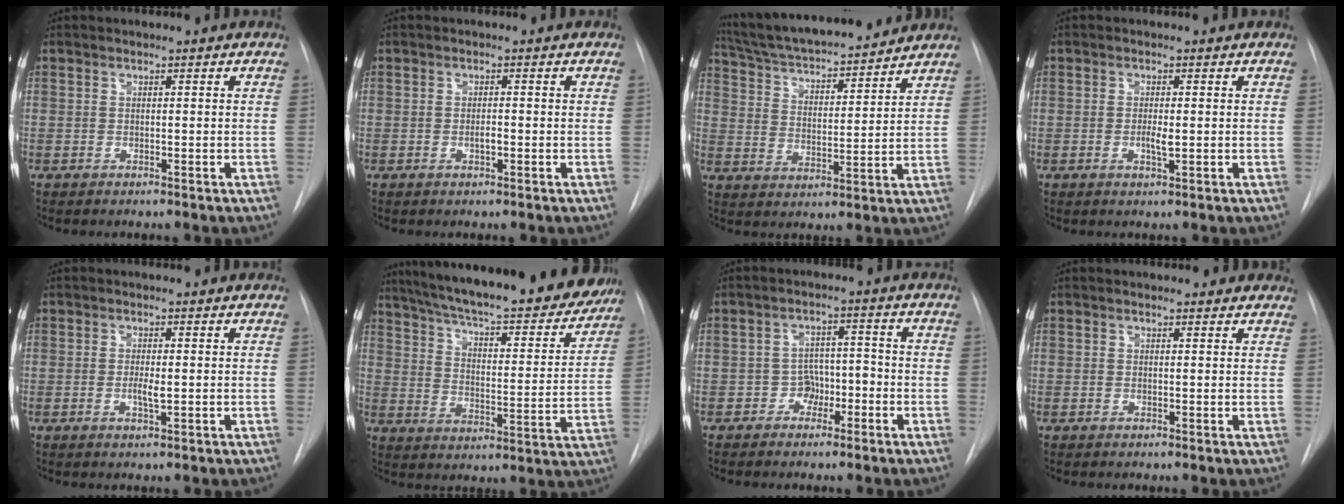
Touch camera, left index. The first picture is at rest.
{"total": 1.2, "force": [-0.5, 0.3, 1.0], "torque": [-0.019, -0.002, -0.009]}
{"total": 19.1, "force": [17.2, 2.7, 7.8], "torque": [-0.133, 0.016, 0.268]}
{"total": 1.7, "force": [-0.3, 0.3, 1.7], "torque": [-0.034, -0.004, -0.004]}
{"total": 1.8, "force": [-0.2, 0.3, 1.8], "torque": [-0.037, -0.005, -0.003]}
{"total": 29.5, "force": [25.4, 5.9, 13.8], "torque": [-0.230, -0.039, 0.333]}
{"total": 3.4, "force": [-1.9, 2.4, 1.4], "torque": [-0.012, 0.009, -0.033]}
{"total": 3.5, "force": [3.2, 1.2, 0.7], "torque": [-0.003, 0.001, 0.023]}